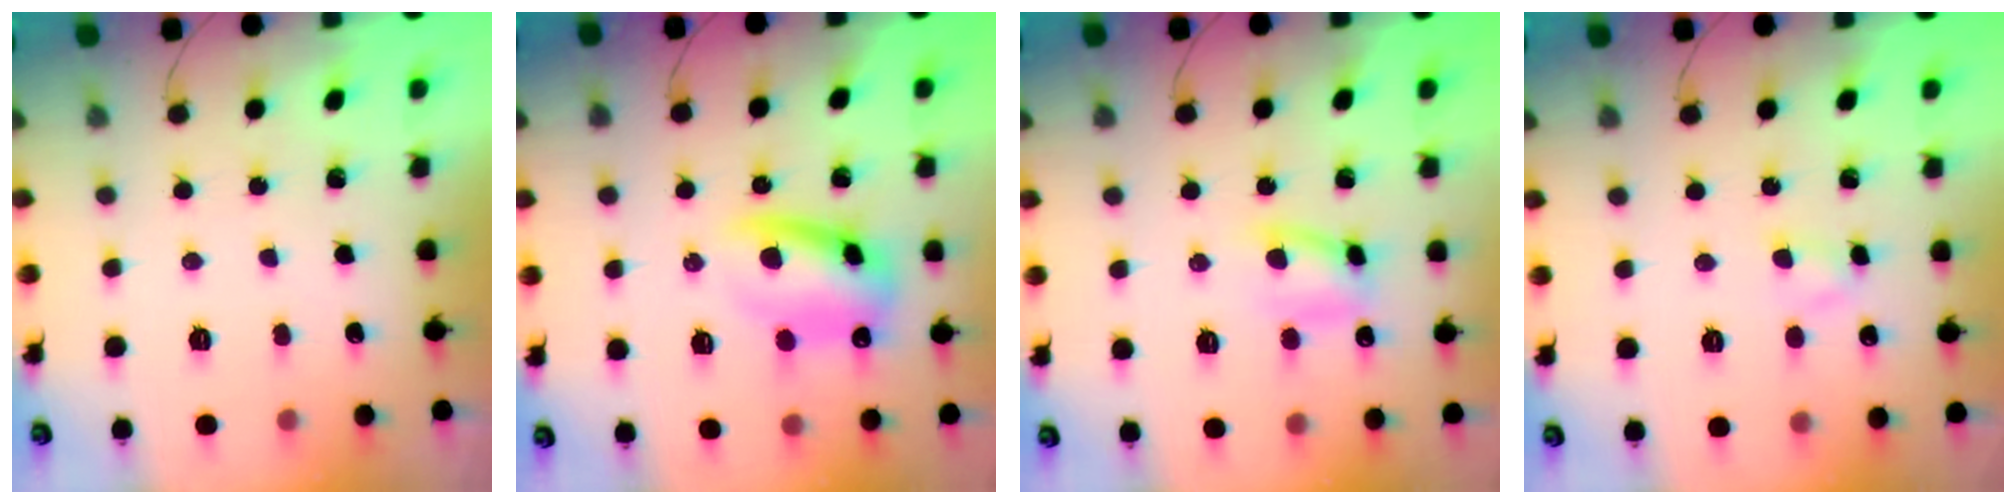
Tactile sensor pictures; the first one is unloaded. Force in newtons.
{"total": 11.2, "press": 11.0, "slide": 1.9}
{"total": 7.2, "press": 7.2, "slide": 0.3}
{"total": 2.7, "press": 2.5, "slide": 1.2}